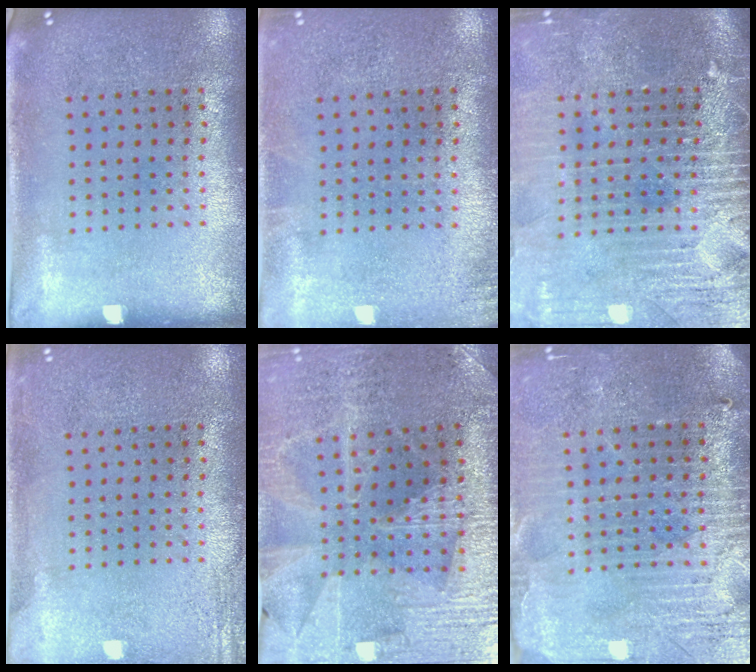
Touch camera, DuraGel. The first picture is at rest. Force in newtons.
{"total": 0.8, "press": 0.8, "slide": 0.1}
{"total": 4.3, "press": 3.7, "slide": 2.2}
{"total": 1.9, "press": 1.9, "slide": 0.2}
{"total": 3.0, "press": 2.9, "slide": 0.4}
{"total": 3.9, "press": 3.5, "slide": 1.7}